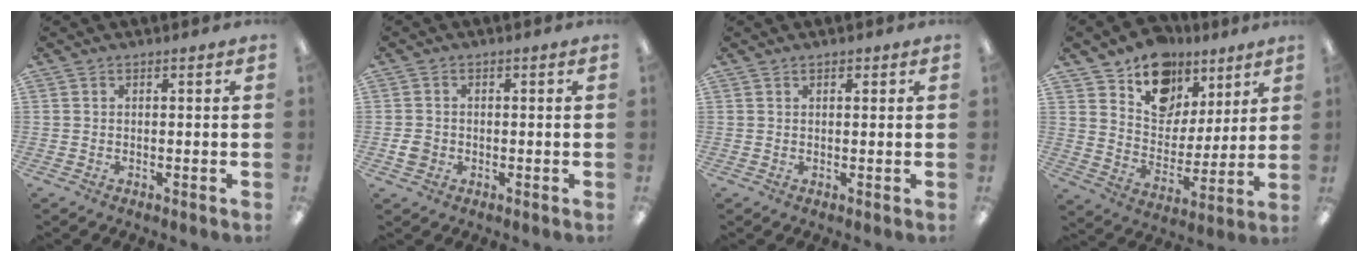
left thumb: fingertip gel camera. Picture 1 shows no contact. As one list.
[{"total": 2.9, "force": [-0.8, 2.7, 0.7], "torque": [-0.003, 0.002, -0.016]}, {"total": 0.9, "force": [0.6, 0.6, 0.3], "torque": [-0.008, 0.001, 0.012]}, {"total": 13.5, "force": [9.0, 9.5, 3.3], "torque": [-0.051, -0.062, 0.170]}]